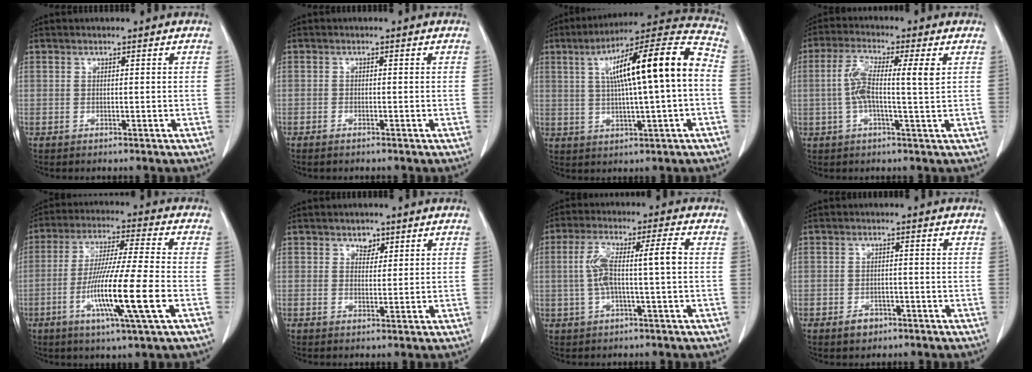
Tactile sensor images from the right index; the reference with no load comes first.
{"total": 1.4, "force": [-0.8, 0.7, 0.9], "torque": [-0.019, 0.000, -0.012]}
{"total": 18.2, "force": [2.0, 2.3, 18.0], "torque": [-0.282, 0.041, 0.029]}
{"total": 8.2, "force": [1.0, 1.4, 8.1], "torque": [-0.164, 0.017, 0.014]}
{"total": 15.0, "force": [-4.5, -0.1, 14.3], "torque": [-0.274, -0.019, -0.084]}
{"total": 3.0, "force": [1.7, 2.1, 1.3], "torque": [-0.021, 0.003, 0.033]}
{"total": 8.9, "force": [0.2, 1.5, 8.8], "torque": [-0.174, 0.028, 0.004]}
{"total": 3.2, "force": [-1.8, 2.3, 1.3], "torque": [-0.017, 0.004, -0.020]}